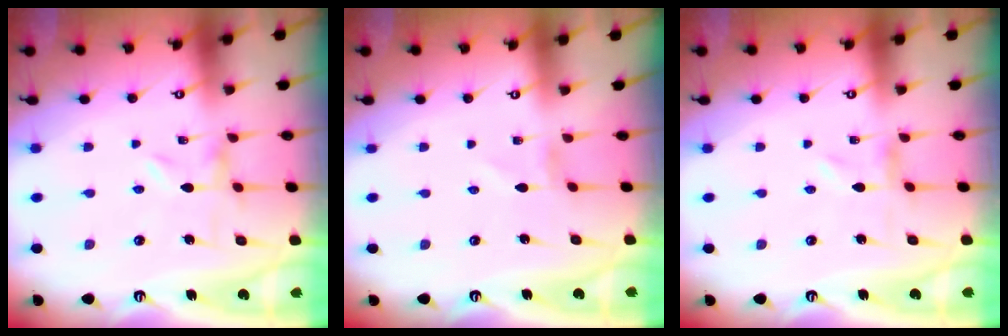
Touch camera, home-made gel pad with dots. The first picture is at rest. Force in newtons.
{"total": 0.0}
{"total": 0.0}